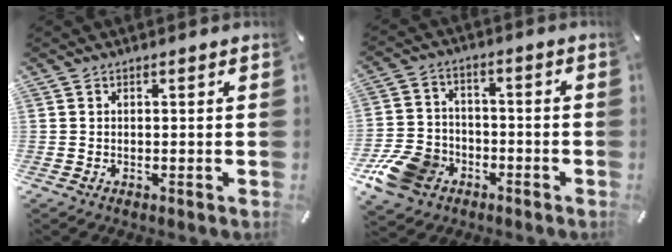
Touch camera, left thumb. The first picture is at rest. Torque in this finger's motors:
{"motor_torque": [0.19, 0.65, 0.21, 0.18, 0.17]}